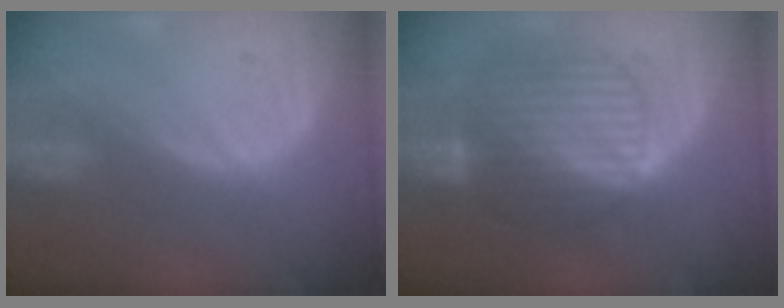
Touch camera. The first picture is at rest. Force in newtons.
{"total": 10.3, "press": 10.2, "slide": 0.8}